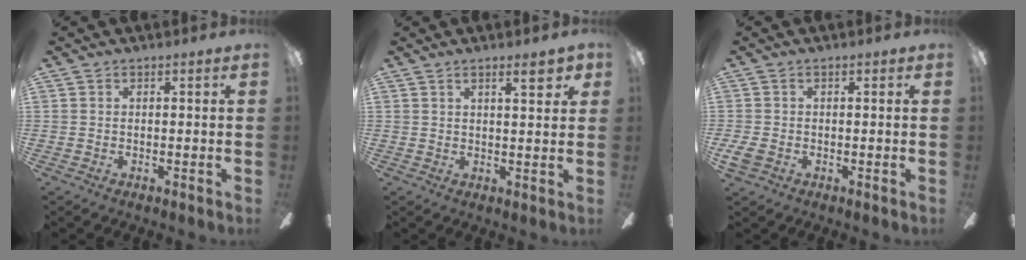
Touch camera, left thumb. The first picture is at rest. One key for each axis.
{"total": 5.1, "fx": 3.0, "fy": 1.3, "fz": 4.0, "tx": -0.043, "ty": -0.012, "tz": 0.042}
{"total": 2.8, "fx": -1.0, "fy": 1.9, "fz": 1.8, "tx": -0.042, "ty": 0.002, "tz": -0.020}